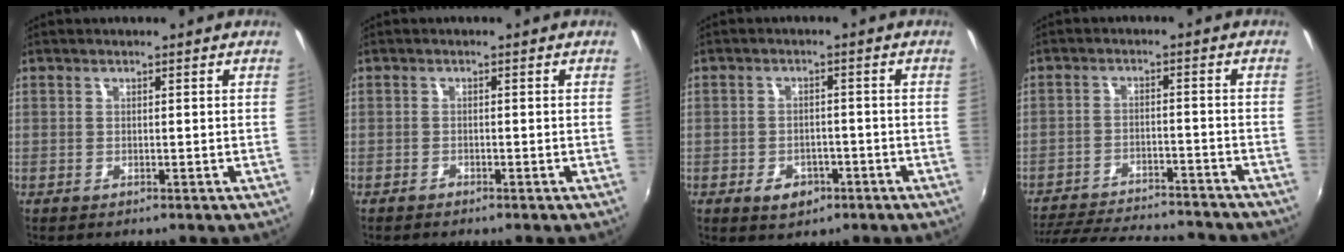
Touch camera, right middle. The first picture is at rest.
{"total": 0.9, "force": [-0.9, 0.3, 0.2], "torque": [-0.005, -0.003, -0.019]}
{"total": 4.8, "force": [-2.7, 3.3, 2.3], "torque": [-0.055, 0.000, -0.034]}
{"total": 20.8, "force": [-18.4, 4.9, 8.3], "torque": [-0.172, -0.012, -0.256]}